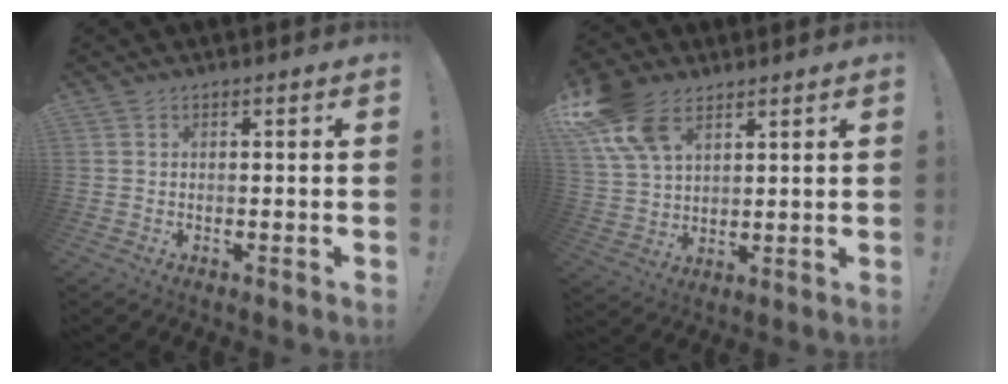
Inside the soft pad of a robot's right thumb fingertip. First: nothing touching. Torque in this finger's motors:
{"motor_torque": [0.46, 1.17, 1.30, 0.41, 0.26]}